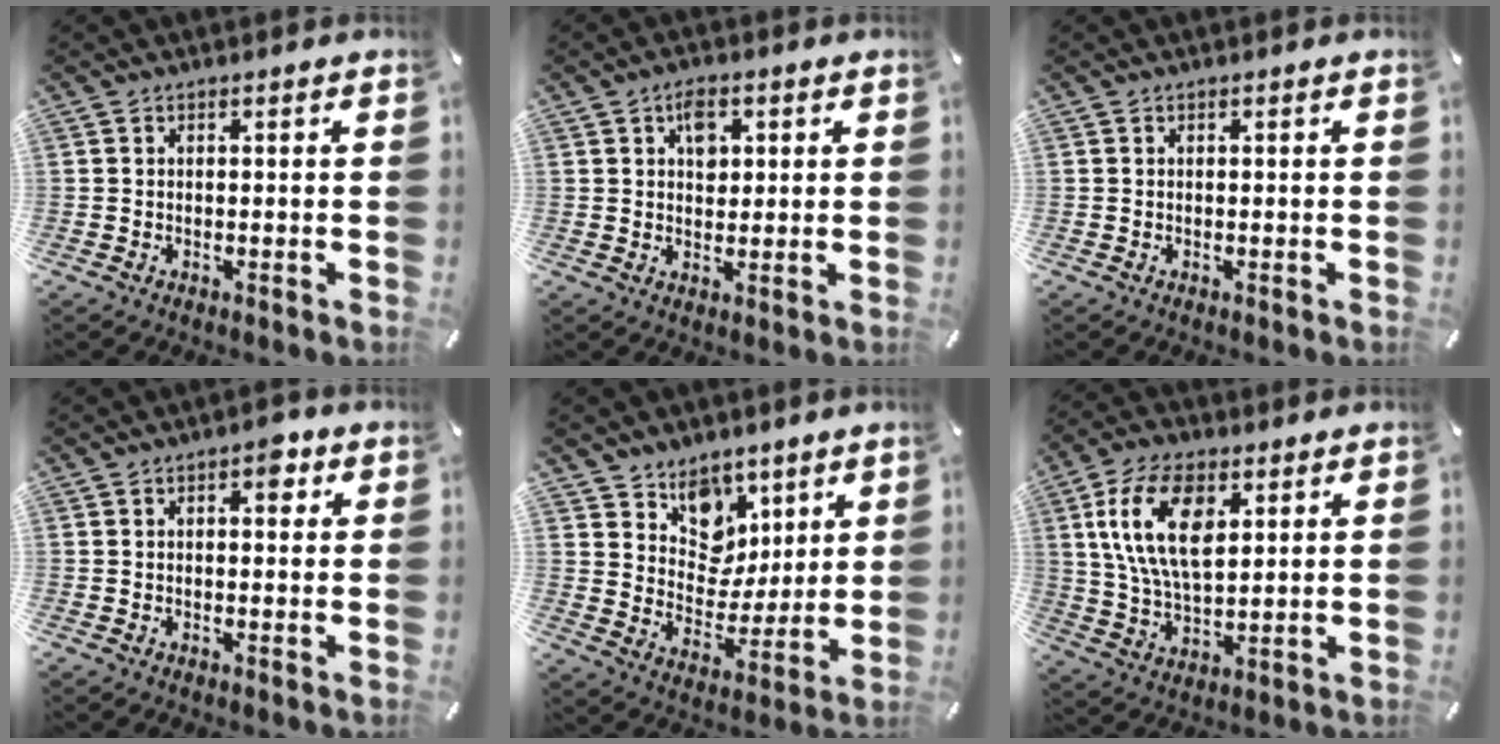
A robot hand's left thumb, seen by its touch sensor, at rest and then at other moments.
{"total": 4.8, "force": [1.6, 3.4, 3.0], "torque": [-0.032, -0.003, 0.020]}
{"total": 0.0}
{"total": 4.4, "force": [1.5, 2.4, 3.4], "torque": [-0.031, -0.007, 0.015]}
{"total": 10.7, "force": [5.5, 8.9, 2.1], "torque": [-0.028, -0.054, 0.107]}
{"total": 14.9, "force": [5.3, 8.6, 11.0], "torque": [-0.245, 0.006, 0.092]}